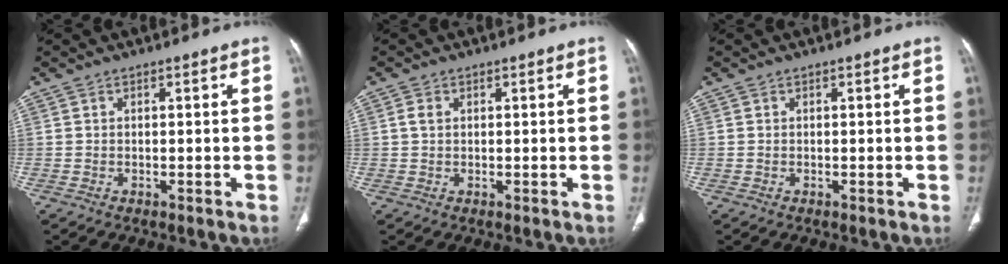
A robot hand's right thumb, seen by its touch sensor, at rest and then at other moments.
{"total": 1.6, "force": [0.4, 1.2, 1.0], "torque": [-0.022, 0.004, 0.010]}
{"total": 0.0}